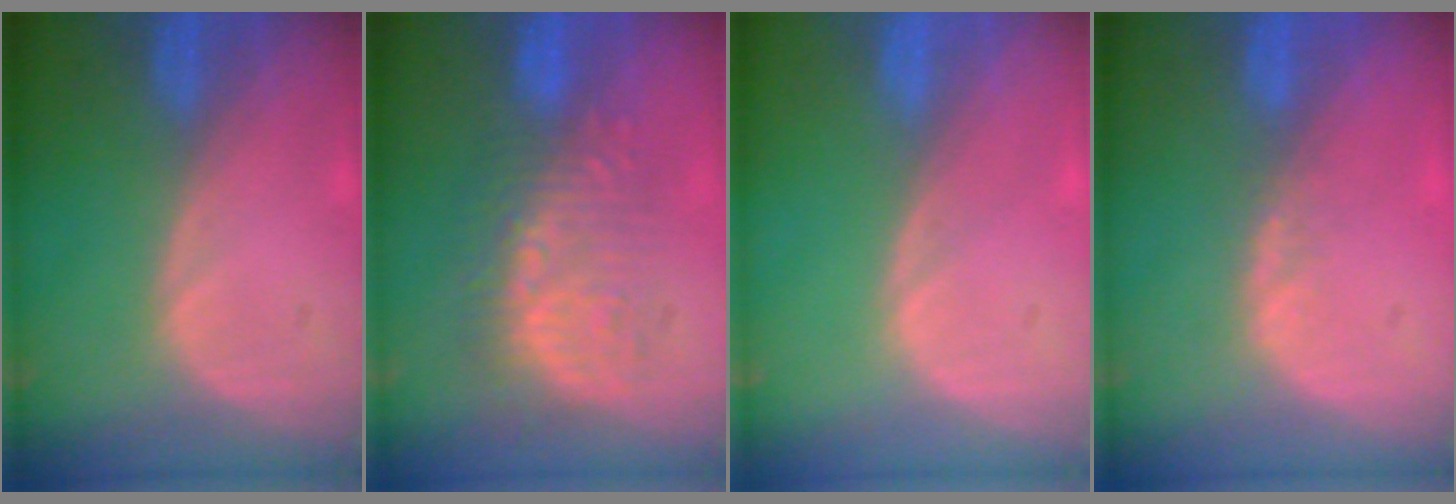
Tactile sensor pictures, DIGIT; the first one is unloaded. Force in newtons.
{"total": 9.3, "press": 8.4, "slide": 3.9}
{"total": 0.0}
{"total": 1.3, "press": 1.1, "slide": 0.7}